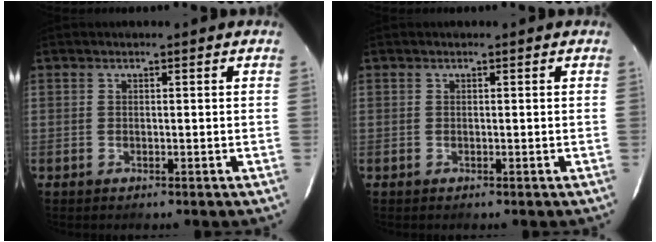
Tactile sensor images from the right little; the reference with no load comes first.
{"total": 0.0}